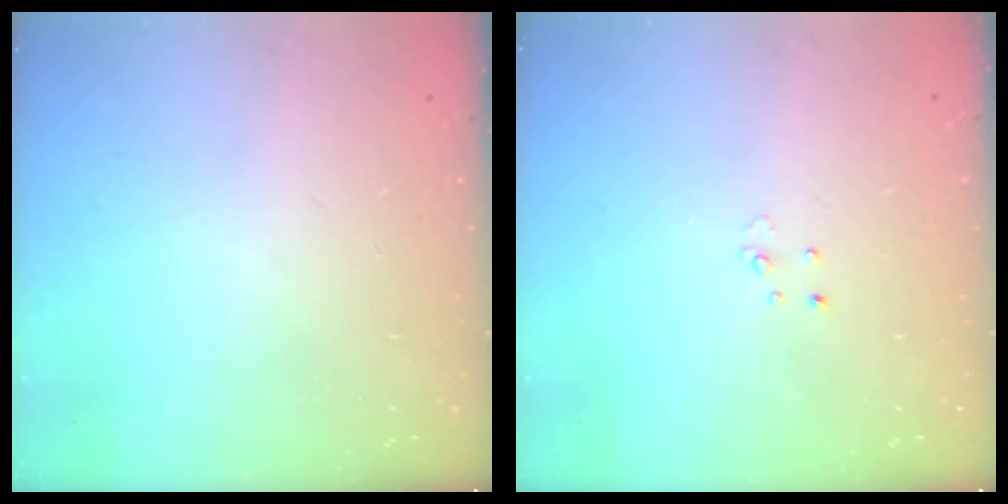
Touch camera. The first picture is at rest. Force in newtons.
{"total": 2.6, "press": 2.6, "slide": 0.3}